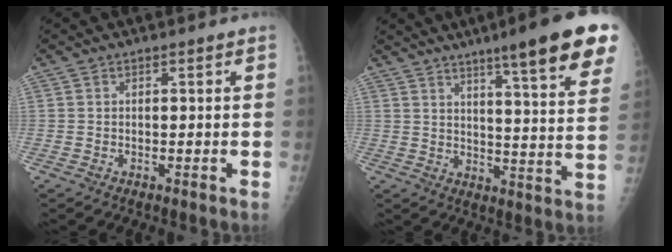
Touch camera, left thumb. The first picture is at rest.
{"total": 18.8, "force": [11.8, 2.0, 14.5], "torque": [-0.174, -0.052, 0.153]}